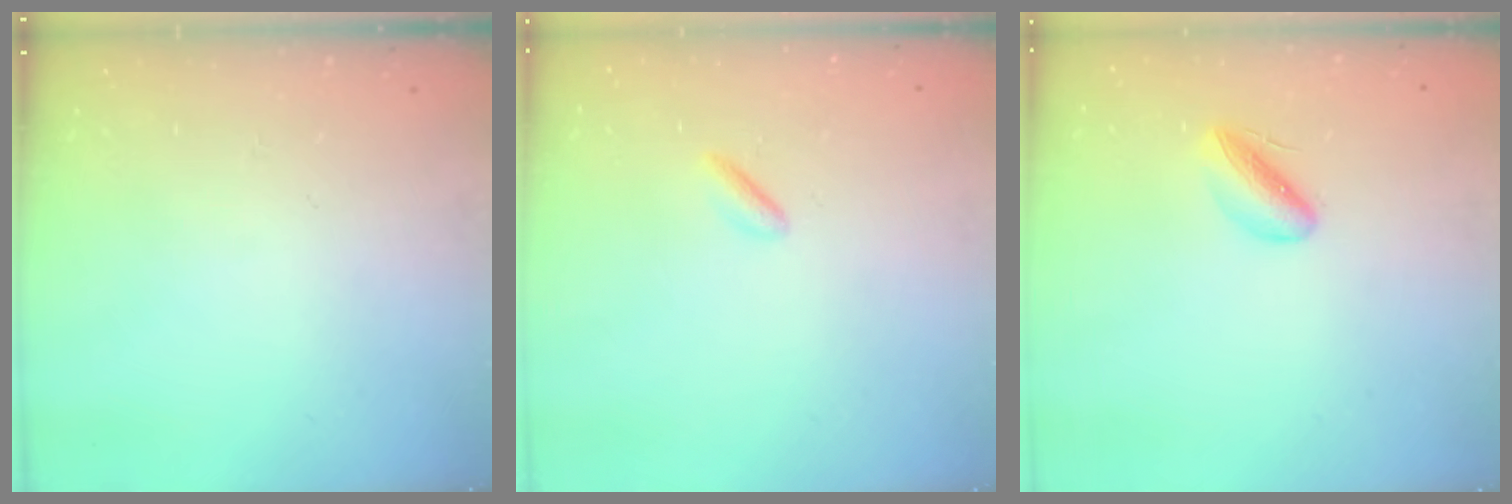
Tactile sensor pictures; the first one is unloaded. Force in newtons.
{"total": 1.2, "press": 1.1, "slide": 0.5}
{"total": 5.5, "press": 5.2, "slide": 1.5}